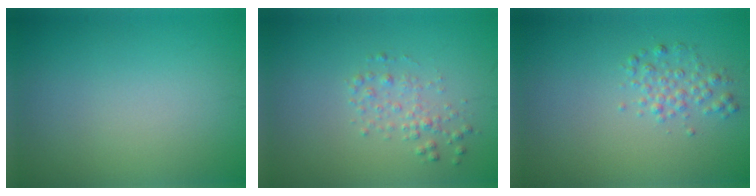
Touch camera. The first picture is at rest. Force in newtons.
{"total": 1.6, "press": 1.6, "slide": 0.0}
{"total": 1.7, "press": 1.7, "slide": 0.0}